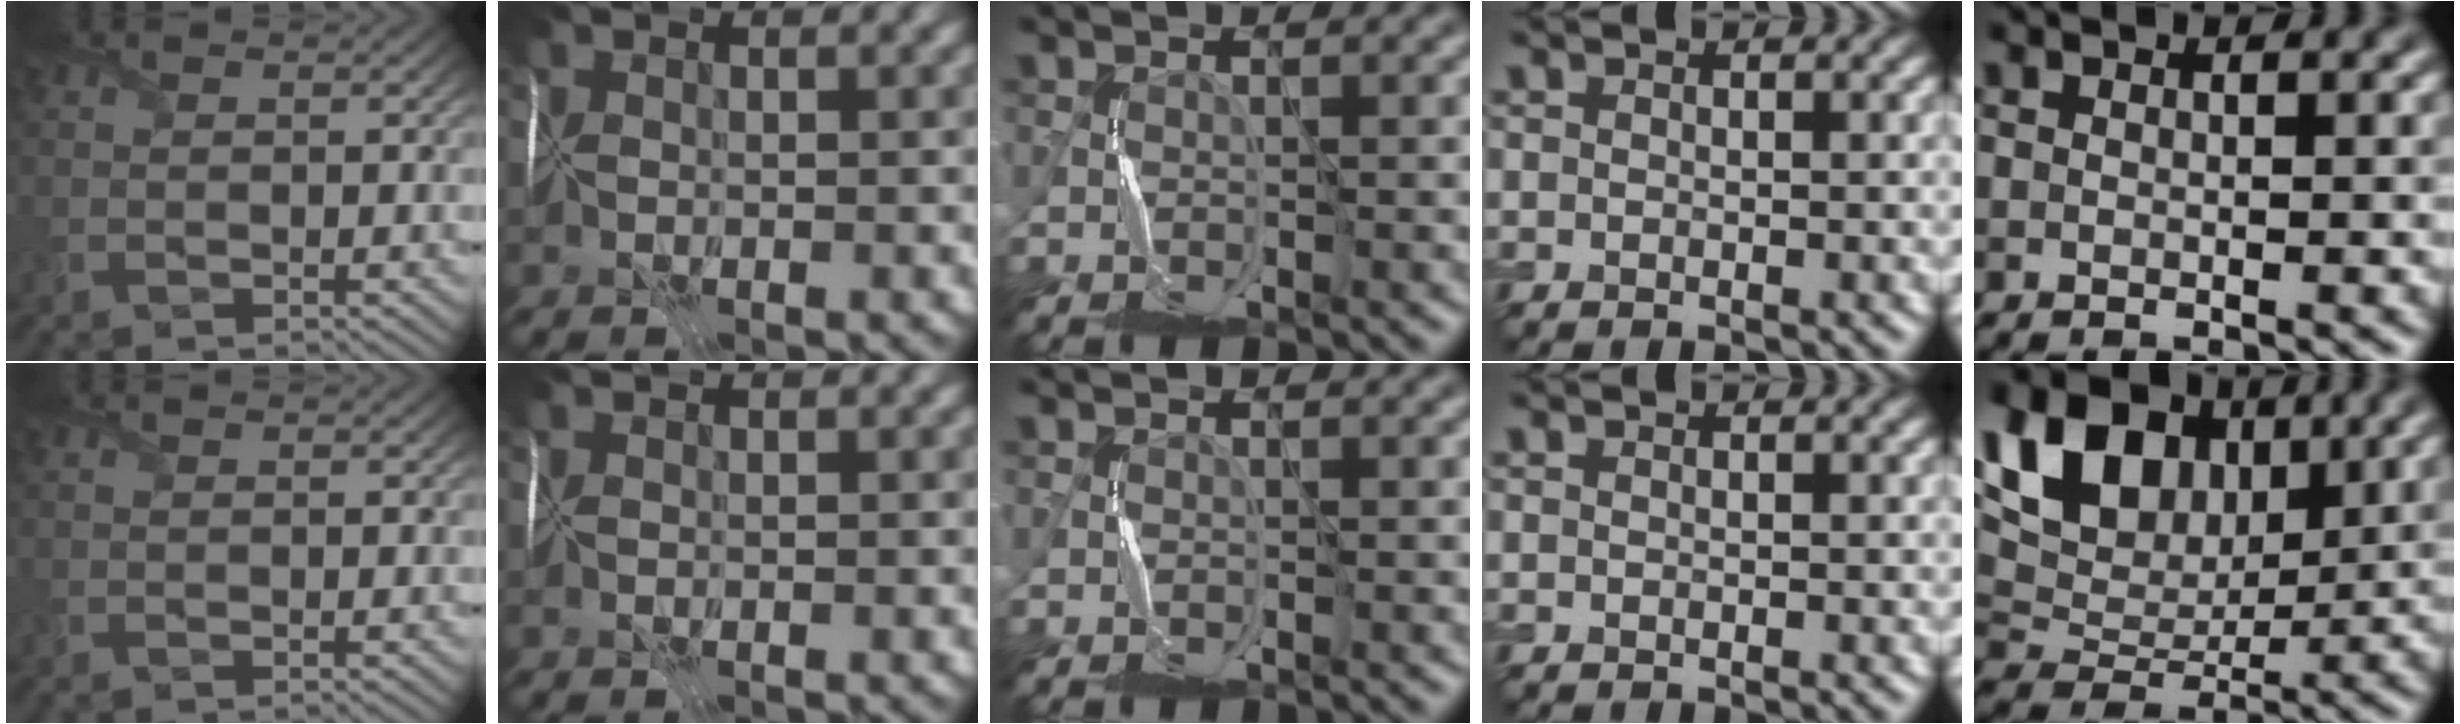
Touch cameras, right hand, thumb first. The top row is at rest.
{"little": {"total": 11.0, "force": [4.4, 7.2, 7.1], "torque": [-0.147, 0.019, 0.069]}}